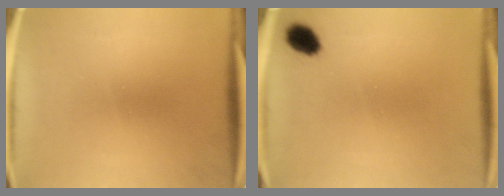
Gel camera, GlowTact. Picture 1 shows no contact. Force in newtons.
{"total": 4.3}